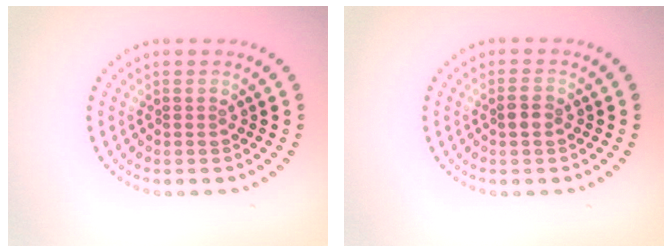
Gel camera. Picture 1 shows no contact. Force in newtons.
{"total": 1.3, "press": 1.3, "slide": 0.3}